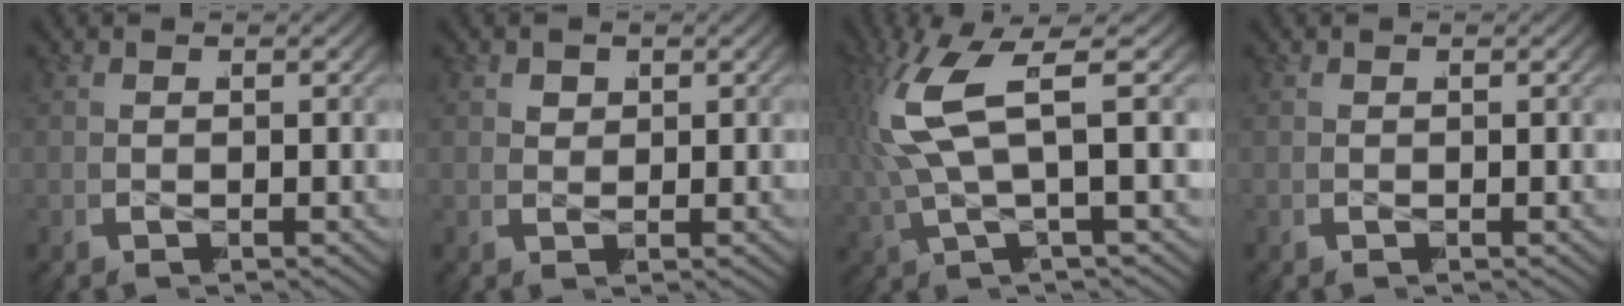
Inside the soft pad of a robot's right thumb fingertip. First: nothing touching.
{"total": 1.0, "force": [0.7, 0.7, 0.3], "torque": [0.003, -0.007, 0.016]}
{"total": 8.1, "force": [0.9, 3.8, 7.1], "torque": [-0.155, 0.003, 0.014]}
{"total": 0.0}